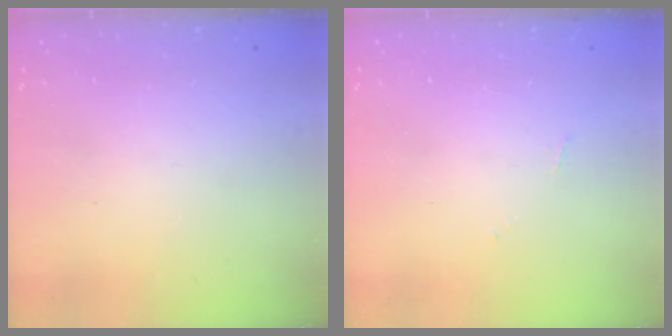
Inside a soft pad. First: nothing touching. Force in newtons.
{"total": 4.0, "press": 4.0, "slide": 0.6}